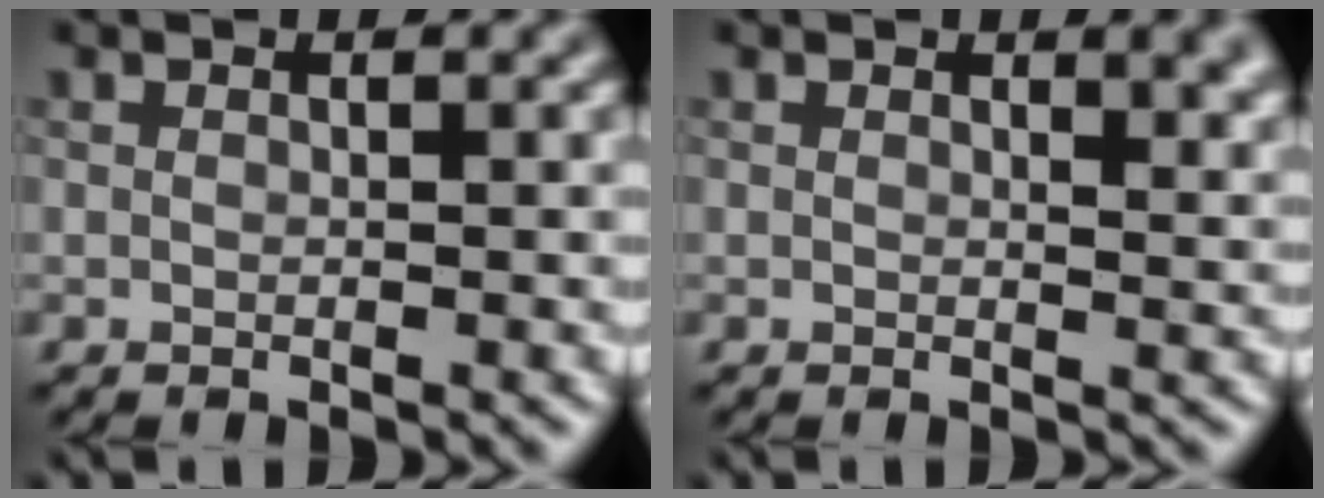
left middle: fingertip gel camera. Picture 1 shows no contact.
{"total": 2.7, "force": [1.5, 1.0, 2.0], "torque": [-0.018, 0.000, 0.023]}